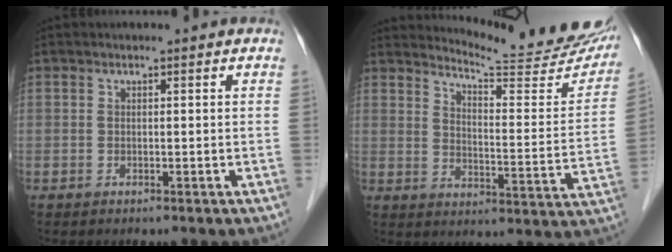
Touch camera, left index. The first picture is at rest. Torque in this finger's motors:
{"motor_torque": [0.31, -0.44, 0.24, 0.05]}